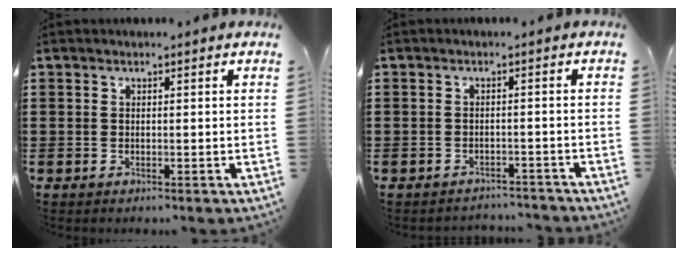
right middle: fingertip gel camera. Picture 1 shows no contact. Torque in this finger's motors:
{"motor_torque": [-0.15, 0.22, -0.24, -0.02]}